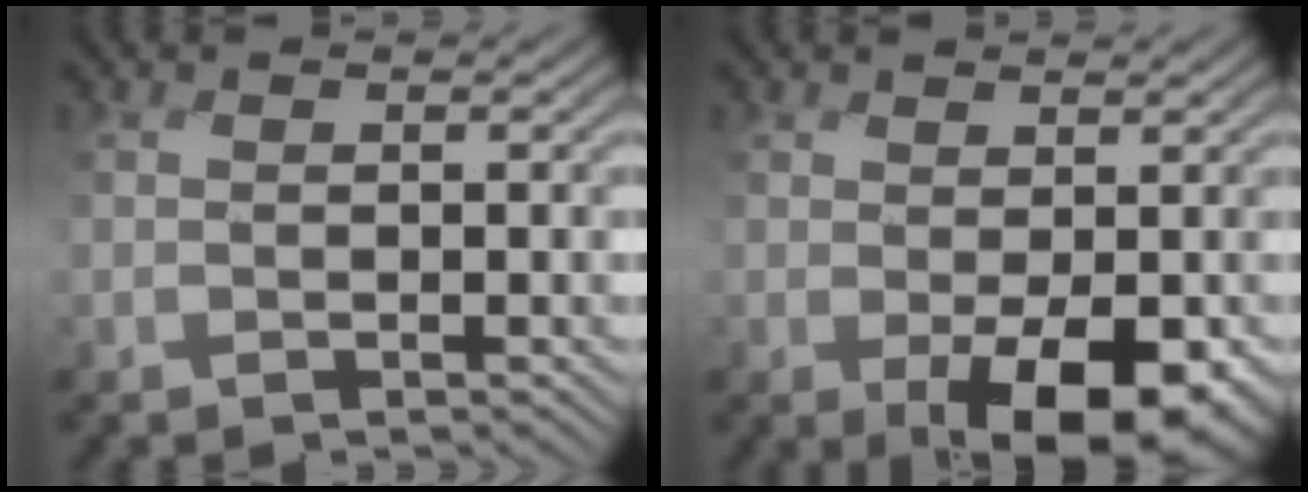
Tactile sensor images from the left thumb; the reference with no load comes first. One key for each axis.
{"total": 6.3, "fx": -1.6, "fy": 2.8, "fz": 5.3, "tx": -0.096, "ty": -0.023, "tz": -0.016}